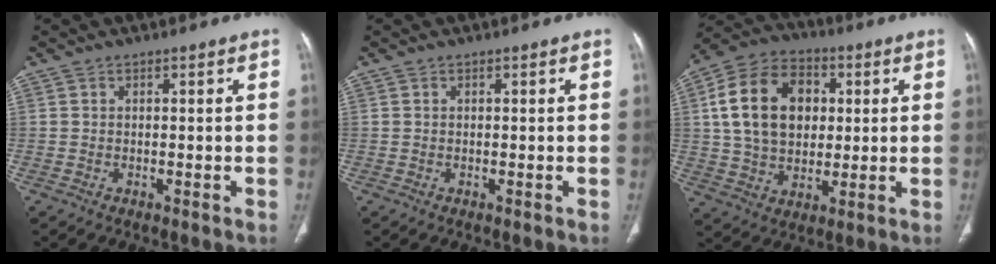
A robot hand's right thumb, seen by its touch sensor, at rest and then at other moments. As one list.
[{"total": 0.0}, {"total": 18.0, "force": [3.5, 13.1, 11.9], "torque": [-0.188, 0.013, 0.064]}]